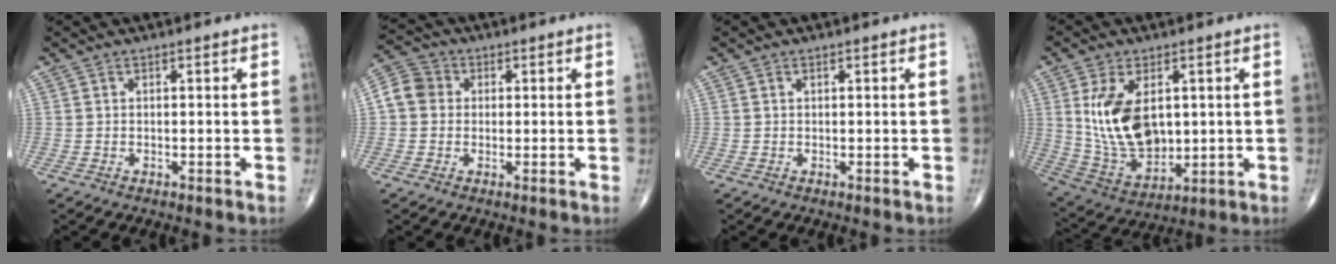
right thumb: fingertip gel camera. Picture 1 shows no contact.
{"total": 5.9, "force": [0.4, 5.3, 2.6], "torque": [-0.040, 0.016, -0.003]}
{"total": 0.0}
{"total": 14.7, "force": [2.6, 8.7, 11.5], "torque": [-0.197, -0.016, 0.067]}